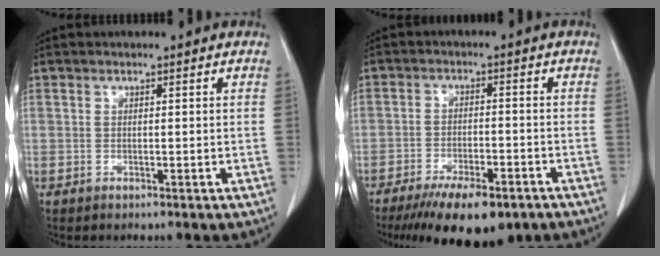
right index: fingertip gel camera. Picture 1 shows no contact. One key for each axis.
{"total": 11.8, "fx": -8.4, "fy": 4.1, "fz": 7.2, "tx": -0.106, "ty": -0.009, "tz": -0.127}